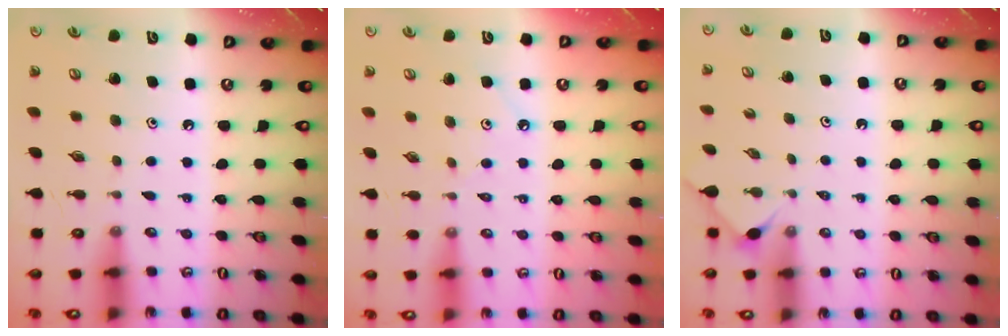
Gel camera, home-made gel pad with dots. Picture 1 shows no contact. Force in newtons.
{"total": 4.4, "press": 4.3, "slide": 0.6}
{"total": 1.7, "press": 1.6, "slide": 0.5}